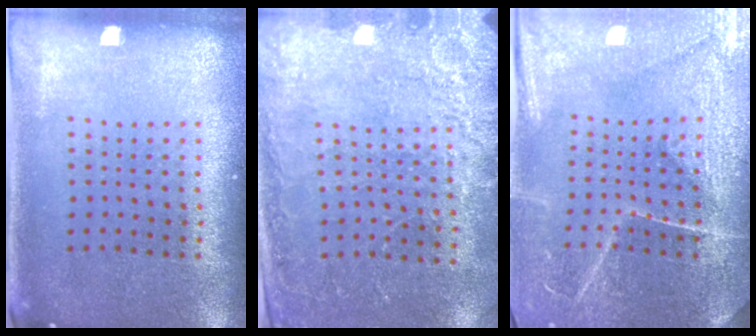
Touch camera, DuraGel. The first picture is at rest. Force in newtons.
{"total": 2.5, "press": 2.5, "slide": 0.5}
{"total": 3.9, "press": 3.6, "slide": 1.4}